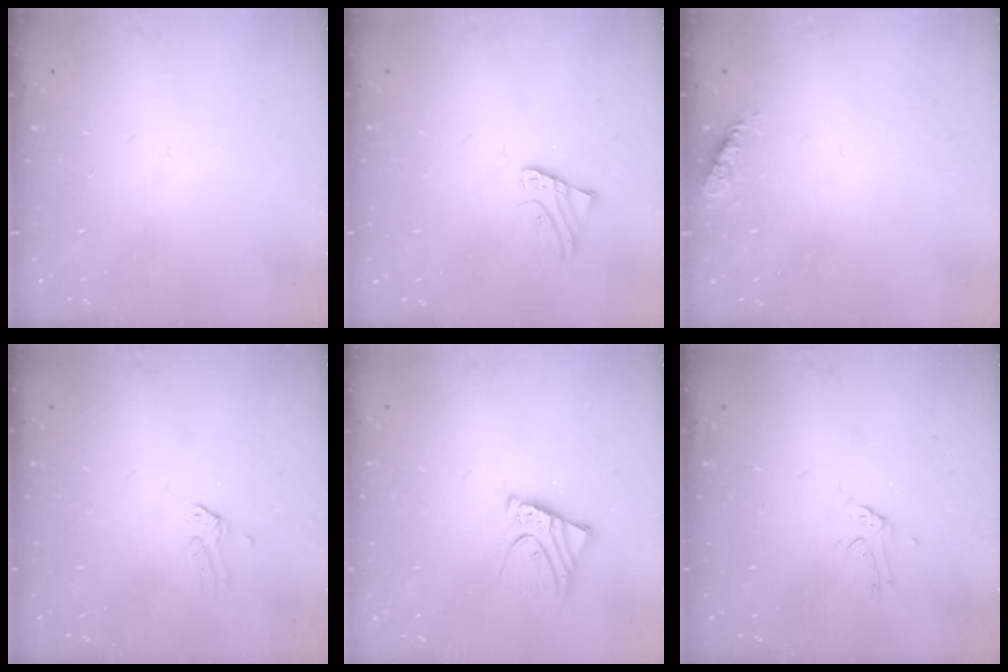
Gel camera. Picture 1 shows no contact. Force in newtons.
{"total": 1.3, "press": 1.3, "slide": 0.1}
{"total": 6.0, "press": 5.9, "slide": 0.6}
{"total": 0.0}
{"total": 6.7, "press": 6.7, "slide": 0.7}
{"total": 1.6, "press": 1.5, "slide": 0.1}